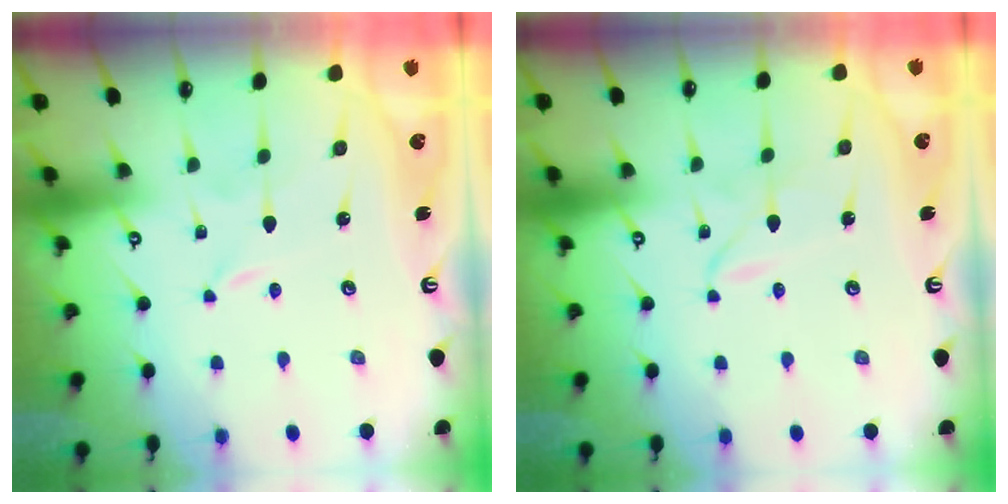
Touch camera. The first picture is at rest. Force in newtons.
{"total": 1.9, "press": 1.9, "slide": 0.2}